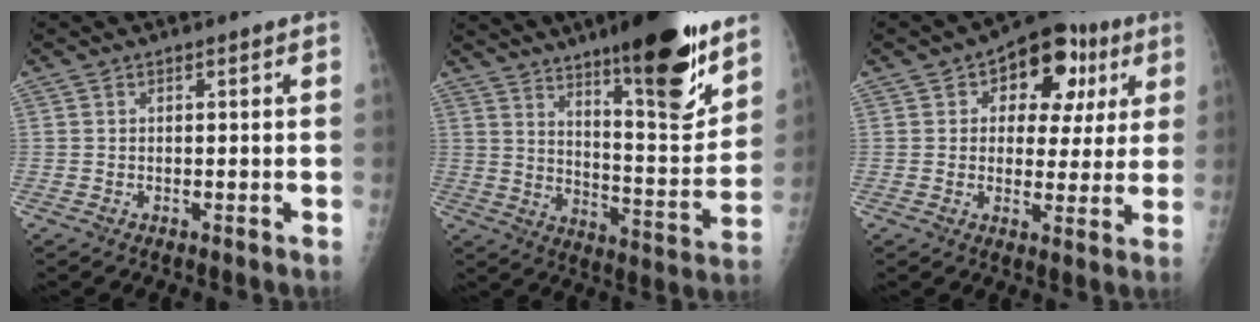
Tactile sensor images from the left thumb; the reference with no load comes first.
{"total": 21.3, "force": [14.1, 4.5, 15.3], "torque": [-0.191, -0.086, 0.219]}
{"total": 13.7, "force": [5.0, 8.9, 9.1], "torque": [-0.064, 0.010, 0.064]}